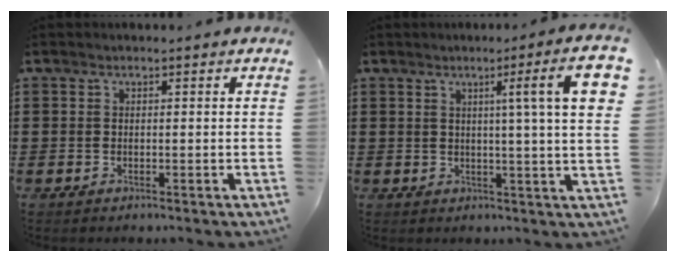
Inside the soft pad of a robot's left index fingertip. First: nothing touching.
{"total": 8.7, "force": [3.4, -0.4, 8.0], "torque": [-0.134, -0.009, 0.047]}